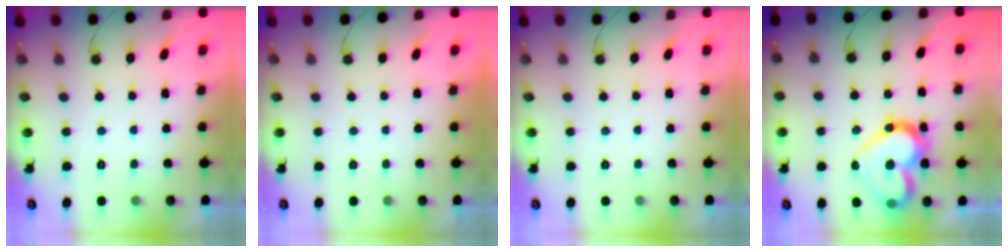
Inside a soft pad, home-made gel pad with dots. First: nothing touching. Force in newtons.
{"total": 1.9, "press": 1.9, "slide": 0.0}
{"total": 0.0}
{"total": 19.7, "press": 19.7, "slide": 1.5}